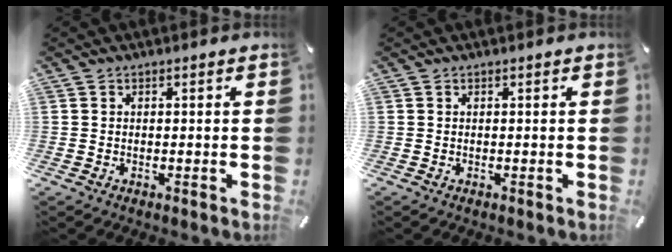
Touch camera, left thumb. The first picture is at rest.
{"total": 0.0}